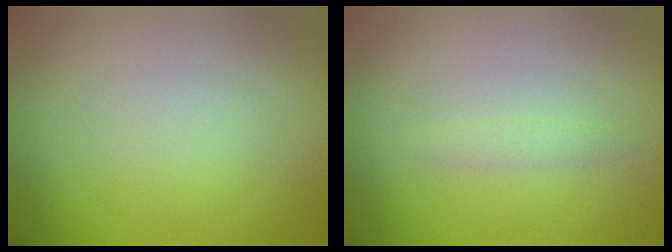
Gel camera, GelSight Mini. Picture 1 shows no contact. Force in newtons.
{"total": 1.0, "press": 1.0, "slide": 0.0}